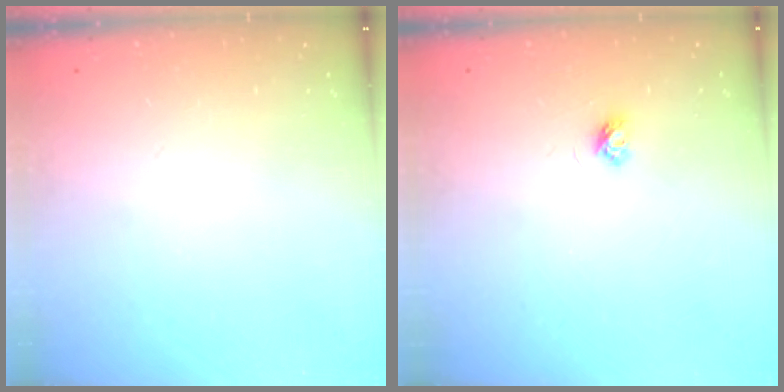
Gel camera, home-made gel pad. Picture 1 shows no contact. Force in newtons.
{"total": 3.3, "press": 3.3, "slide": 0.3}